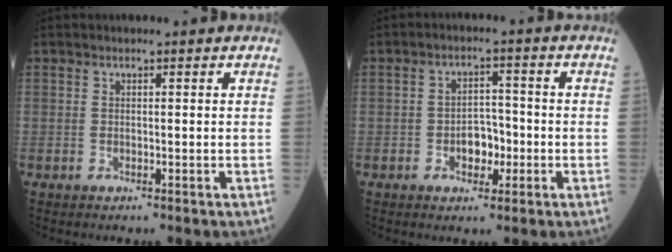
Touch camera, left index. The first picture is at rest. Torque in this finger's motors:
{"motor_torque": [0.12, -0.02, 0.05, 0.02]}